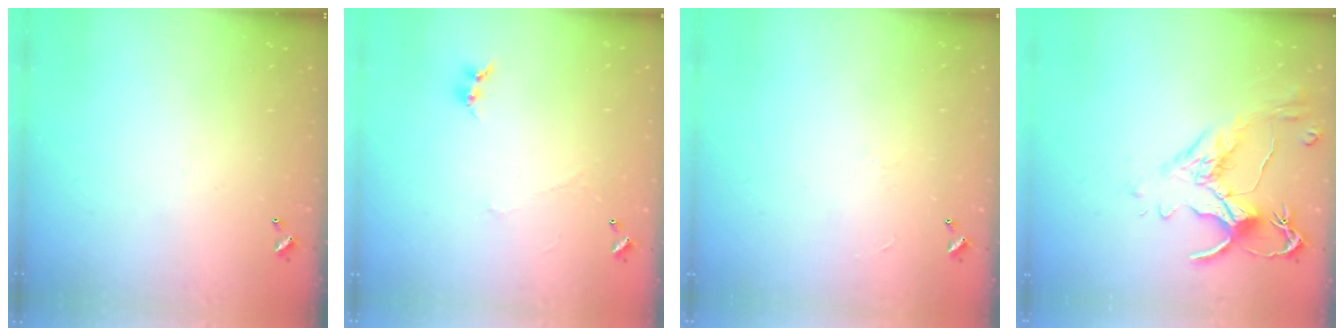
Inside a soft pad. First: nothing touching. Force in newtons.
{"total": 0.6, "press": 0.3, "slide": 0.5}
{"total": 0.7, "press": 0.3, "slide": 0.7}
{"total": 2.6, "press": 2.2, "slide": 1.3}